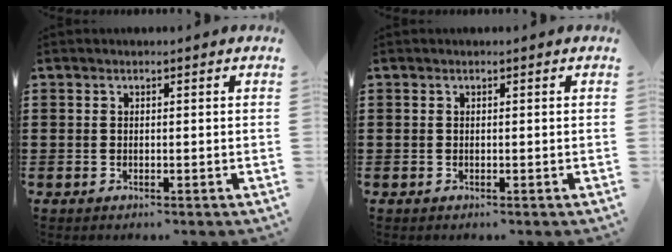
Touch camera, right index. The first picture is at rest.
{"total": 0.0}